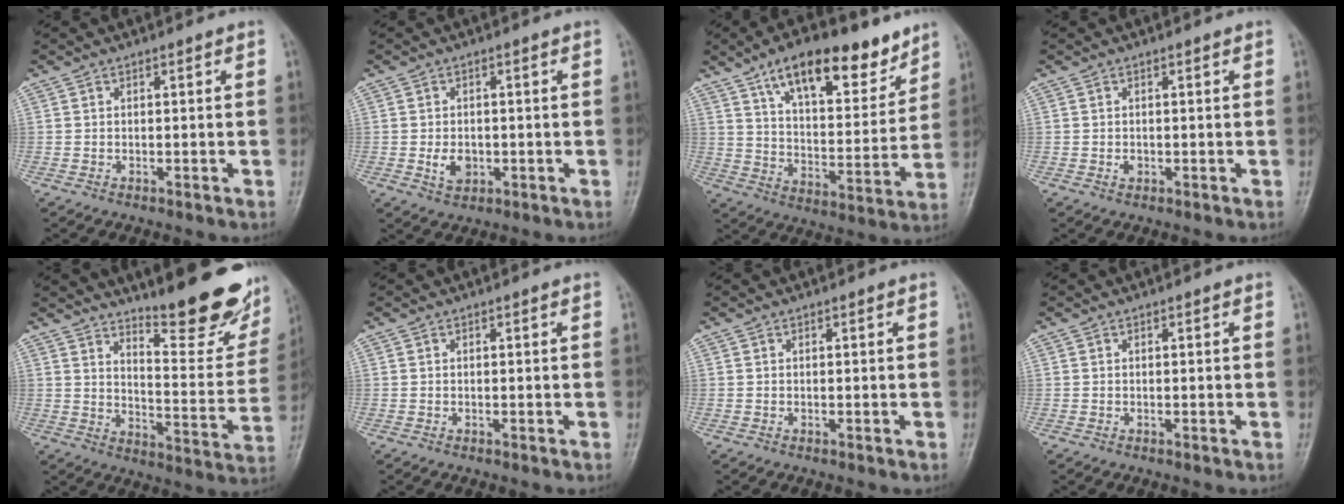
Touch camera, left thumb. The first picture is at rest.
{"total": 3.5, "force": [-0.6, 2.6, 2.4], "torque": [-0.035, -0.001, -0.005]}
{"total": 19.1, "force": [12.3, 7.9, 12.2], "torque": [-0.145, -0.055, 0.203]}
{"total": 1.0, "force": [0.0, 0.7, 0.7], "torque": [-0.006, 0.000, 0.000]}
{"total": 19.6, "force": [15.0, 4.9, 11.6], "torque": [-0.121, -0.118, 0.205]}
{"total": 0.0}
{"total": 0.0}
{"total": 0.0}